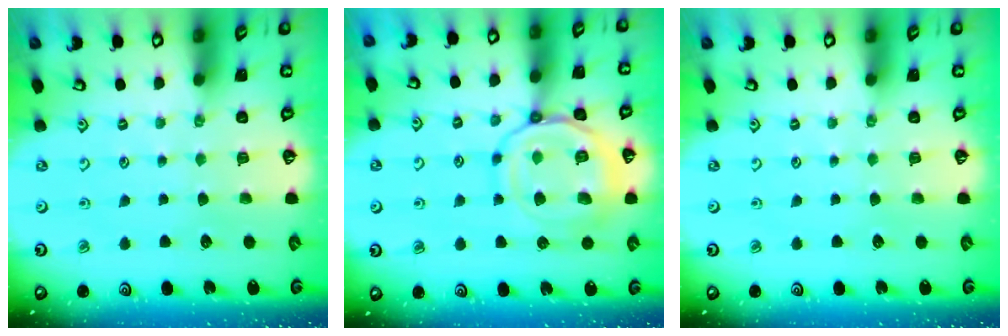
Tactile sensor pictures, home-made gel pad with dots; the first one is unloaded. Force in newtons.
{"total": 14.4, "press": 14.4, "slide": 1.1}
{"total": 0.0}